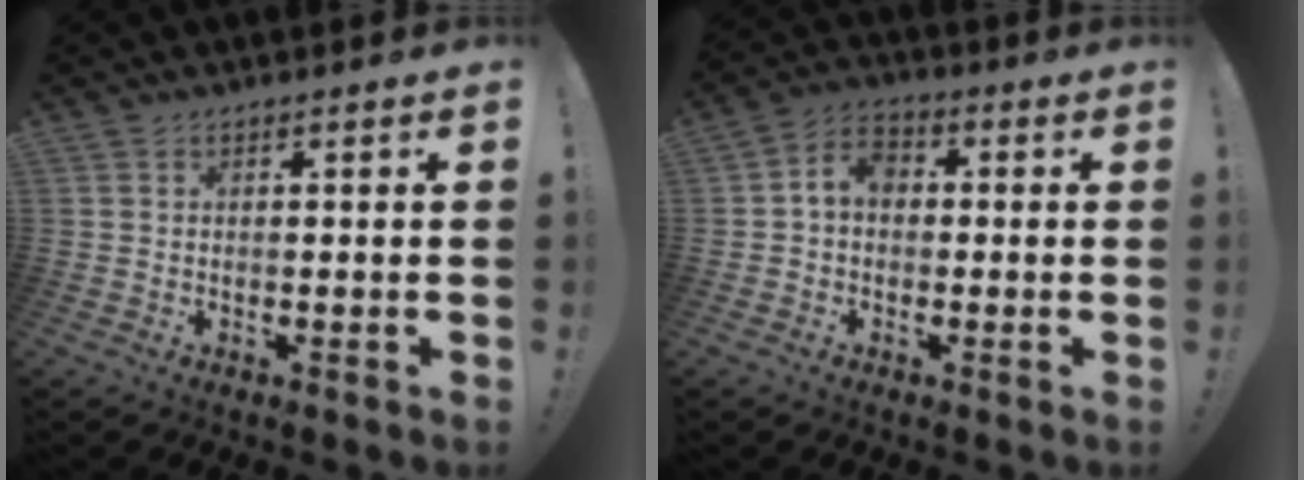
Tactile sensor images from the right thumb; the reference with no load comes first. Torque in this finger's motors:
{"motor_torque": [0.02, 0.01, 0.00, 0.00, 0.00]}